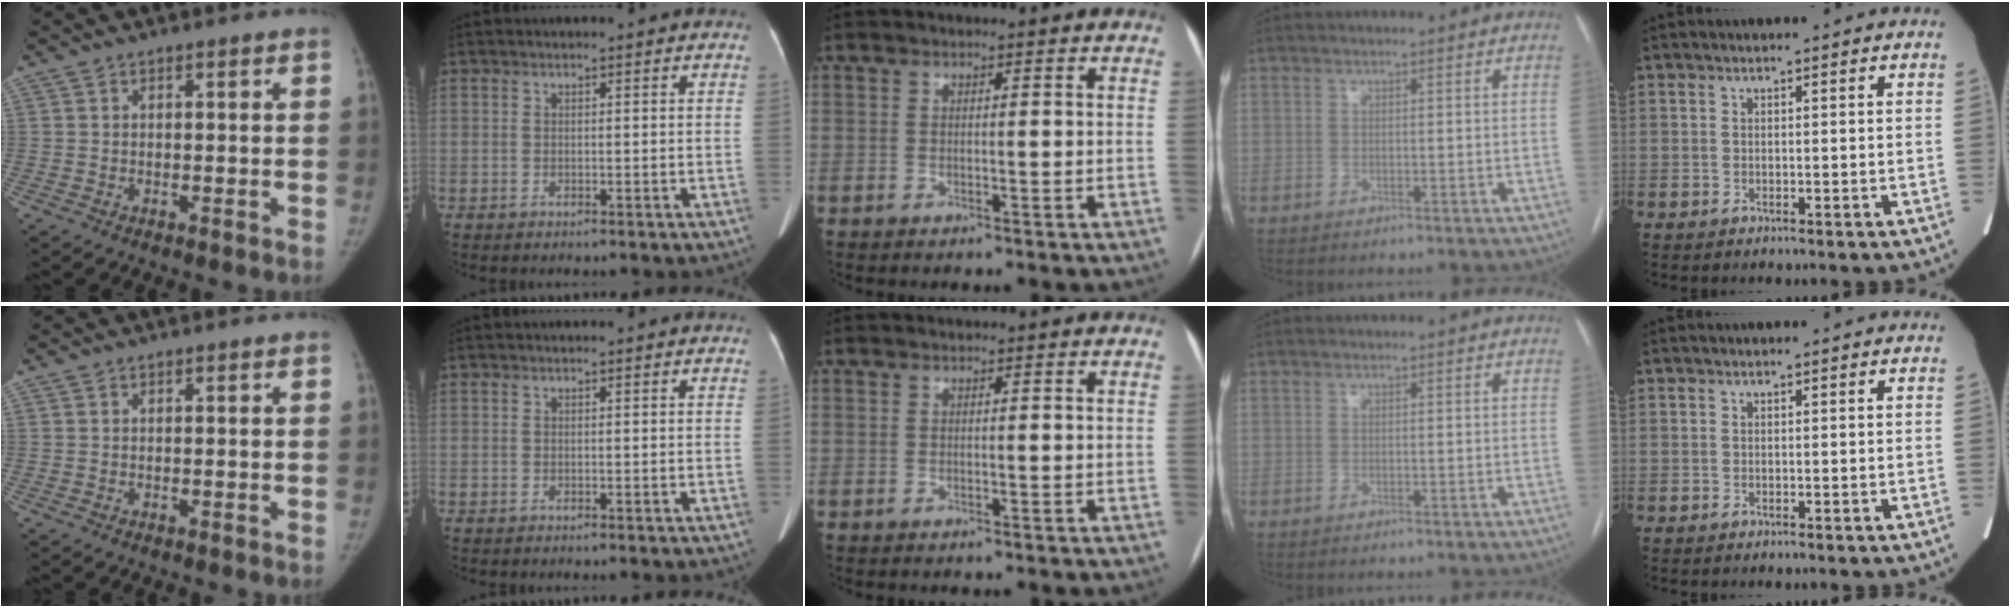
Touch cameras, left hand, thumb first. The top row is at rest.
{}